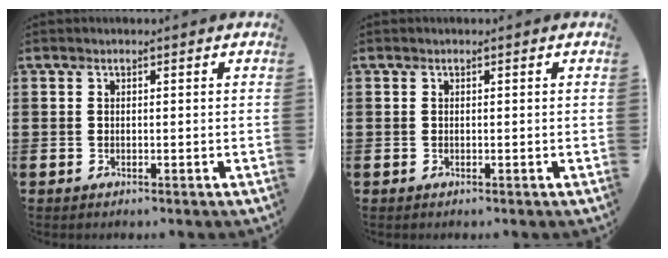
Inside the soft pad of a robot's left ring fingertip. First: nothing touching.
{"total": 0.0}